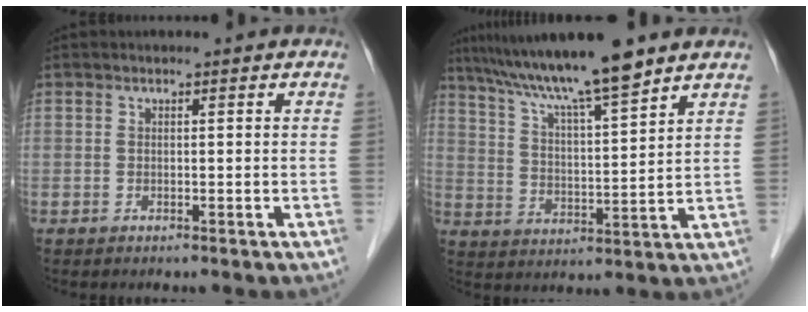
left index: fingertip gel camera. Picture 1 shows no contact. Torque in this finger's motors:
{"motor_torque": [0.42, -0.57, 0.41, 0.09]}